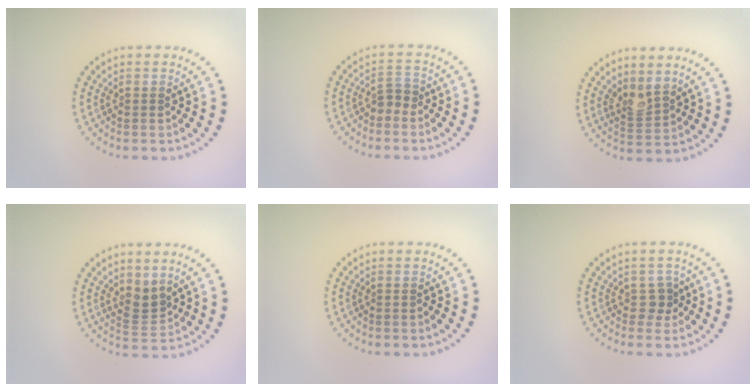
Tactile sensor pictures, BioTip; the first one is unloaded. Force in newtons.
{"total": 1.2, "press": 1.0, "slide": 0.6}
{"total": 2.1, "press": 1.6, "slide": 1.4}
{"total": 2.2, "press": 1.6, "slide": 1.6}
{"total": 0.0}
{"total": 1.3, "press": 1.0, "slide": 0.9}